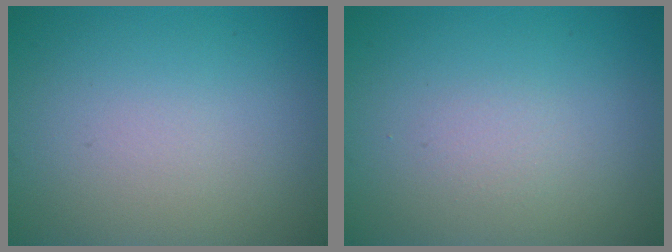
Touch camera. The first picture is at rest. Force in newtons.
{"total": 0.8, "press": 0.7, "slide": 0.1}